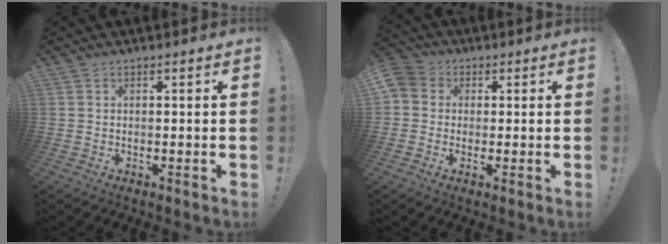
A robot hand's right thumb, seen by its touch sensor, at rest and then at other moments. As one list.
[{"total": 5.1, "force": [-0.2, 4.7, 2.0], "torque": [-0.037, 0.007, -0.001]}]